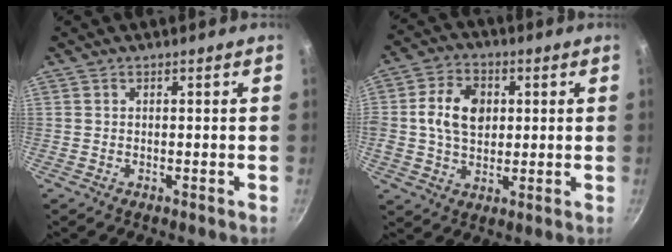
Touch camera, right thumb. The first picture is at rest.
{"total": 10.4, "force": [1.5, 7.6, 6.9], "torque": [-0.106, 0.008, 0.017]}